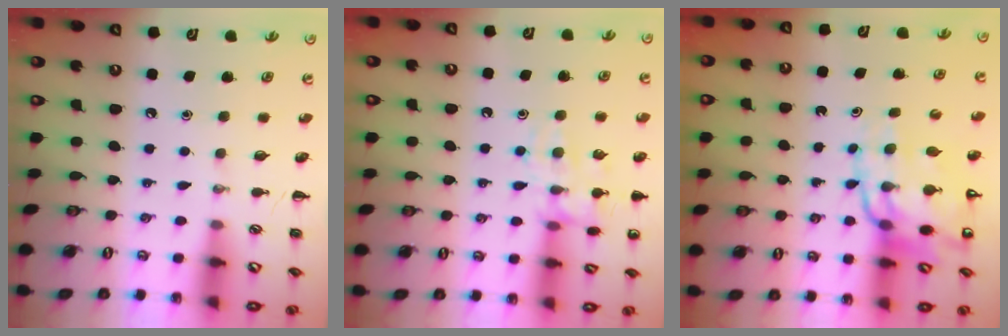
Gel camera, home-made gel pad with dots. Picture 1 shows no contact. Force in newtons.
{"total": 13.0, "press": 13.0, "slide": 1.3}
{"total": 14.1, "press": 13.6, "slide": 3.7}